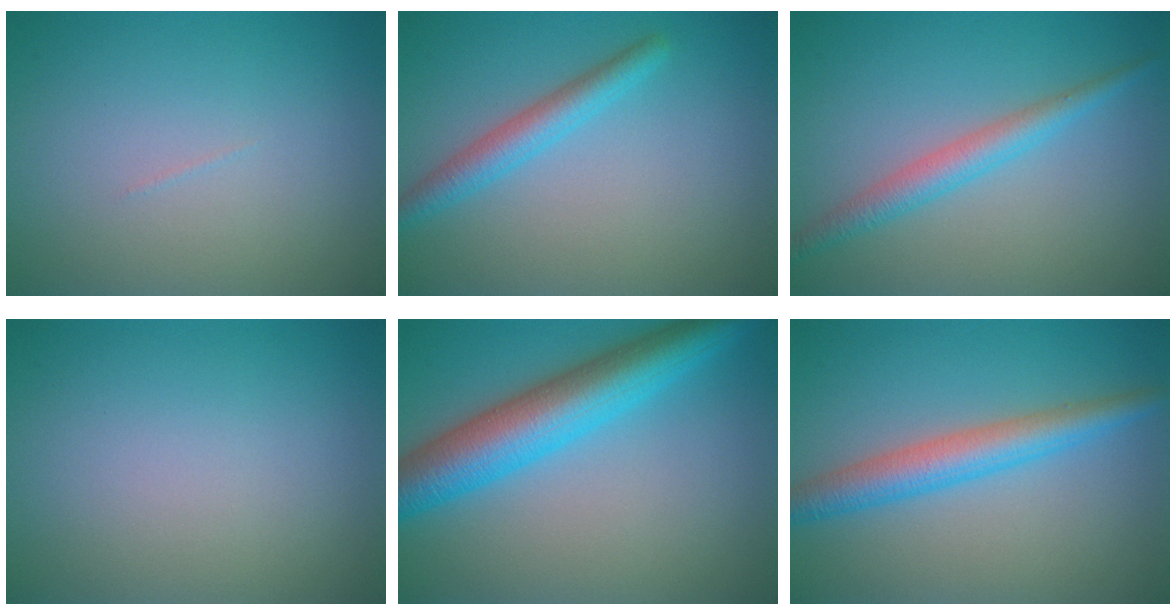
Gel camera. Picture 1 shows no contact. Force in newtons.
{"total": 2.9, "press": 2.9, "slide": 0.2}
{"total": 2.9, "press": 2.9, "slide": 0.1}
{"total": 0.0}
{"total": 8.1, "press": 8.1, "slide": 0.2}
{"total": 4.2, "press": 4.2, "slide": 0.1}